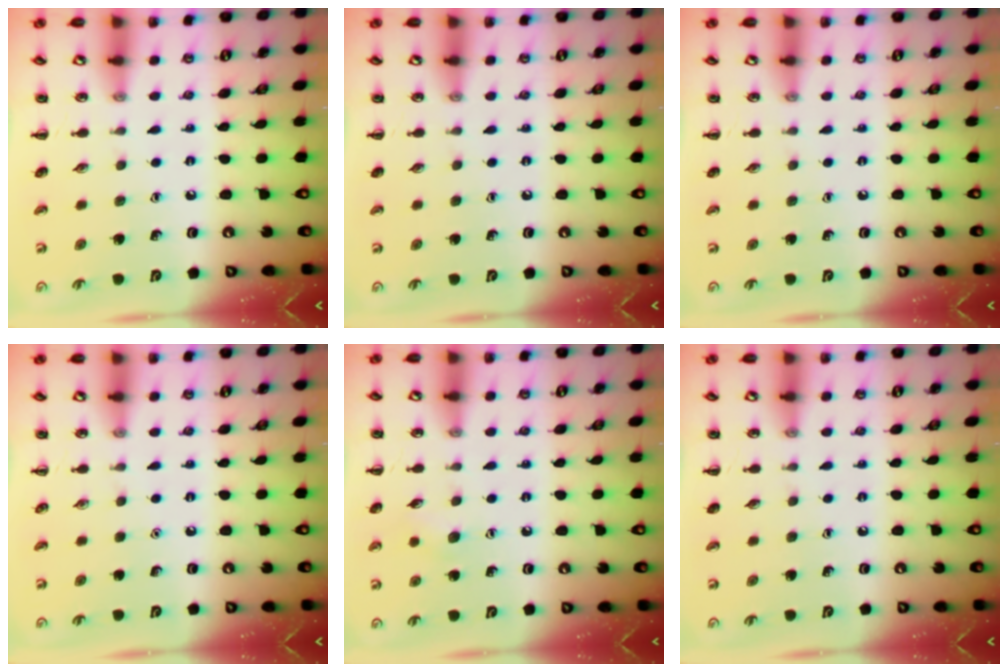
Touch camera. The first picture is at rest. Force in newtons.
{"total": 0.0}
{"total": 0.0}
{"total": 0.0}
{"total": 5.6, "press": 5.4, "slide": 1.4}
{"total": 0.0}